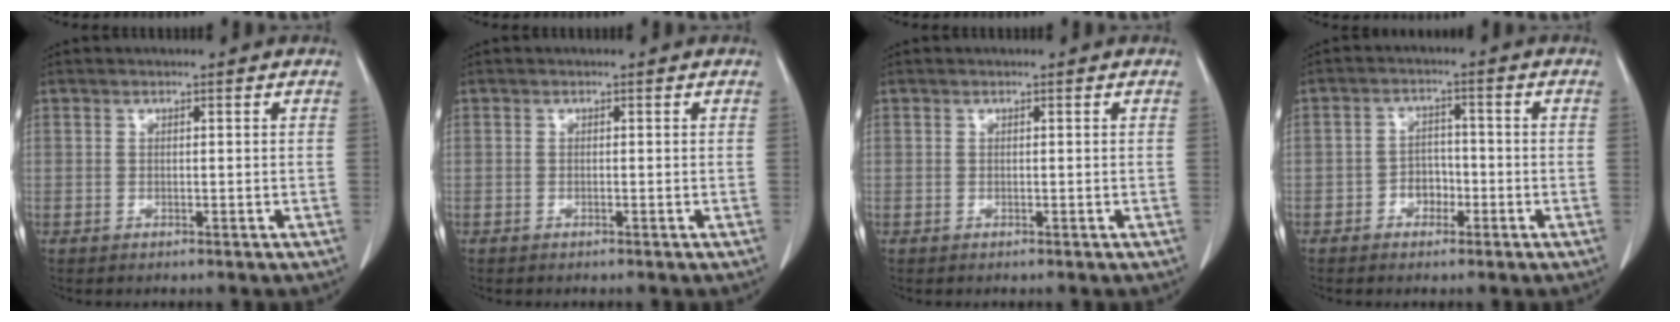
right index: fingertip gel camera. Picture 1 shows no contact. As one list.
[{"total": 0.0}, {"total": 0.0}, {"total": 3.4, "force": [-1.6, 2.5, 1.7], "torque": [-0.020, 0.008, -0.028]}]